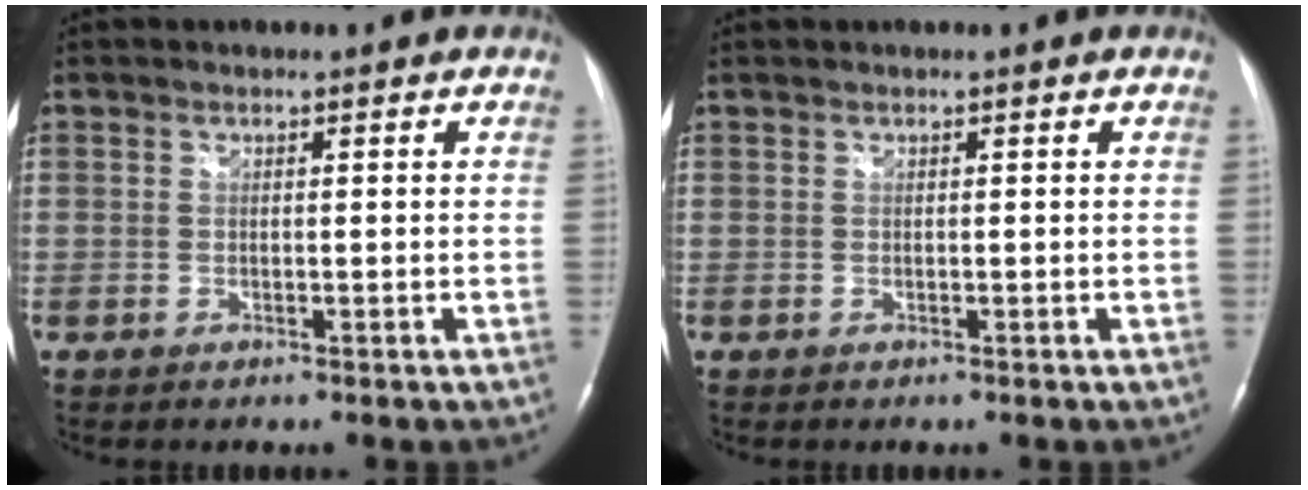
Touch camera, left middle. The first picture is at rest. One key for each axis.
{"total": 0.0}